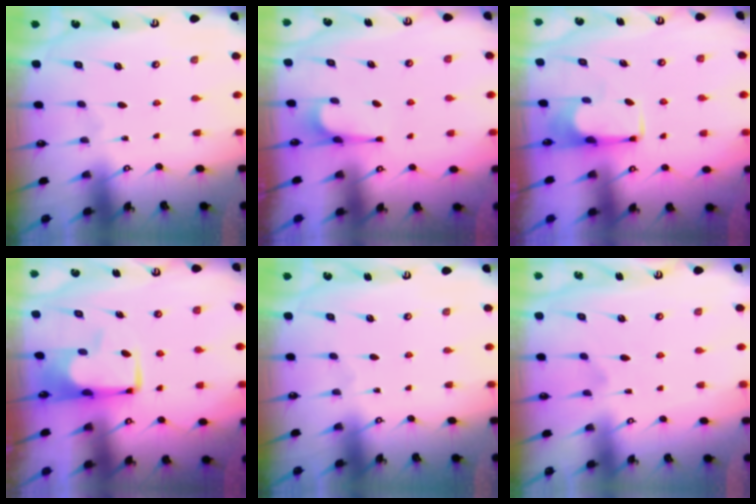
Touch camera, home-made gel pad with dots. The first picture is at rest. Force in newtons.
{"total": 4.2, "press": 4.1, "slide": 0.7}
{"total": 1.8, "press": 1.6, "slide": 0.8}
{"total": 0.6, "press": 0.3, "slide": 0.5}
{"total": 0.0}
{"total": 1.1, "press": 0.0, "slide": 1.1}